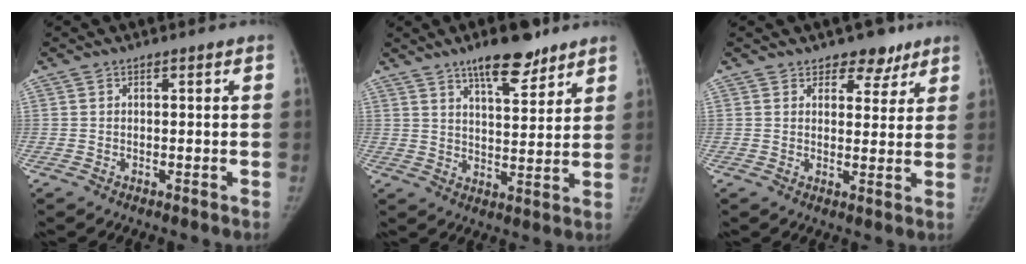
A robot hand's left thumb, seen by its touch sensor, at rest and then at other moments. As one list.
[{"total": 10.4, "force": [7.4, 3.4, 6.5], "torque": [-0.077, -0.046, 0.117]}, {"total": 5.5, "force": [4.0, 3.4, 1.8], "torque": [0.013, -0.021, 0.056]}]